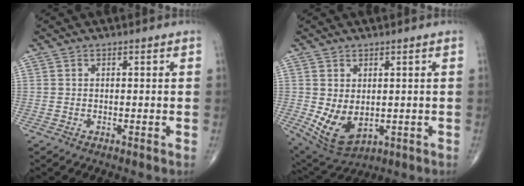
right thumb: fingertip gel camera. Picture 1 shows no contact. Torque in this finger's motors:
{"motor_torque": [-0.23, 0.49, 0.46, 0.30, 0.27]}